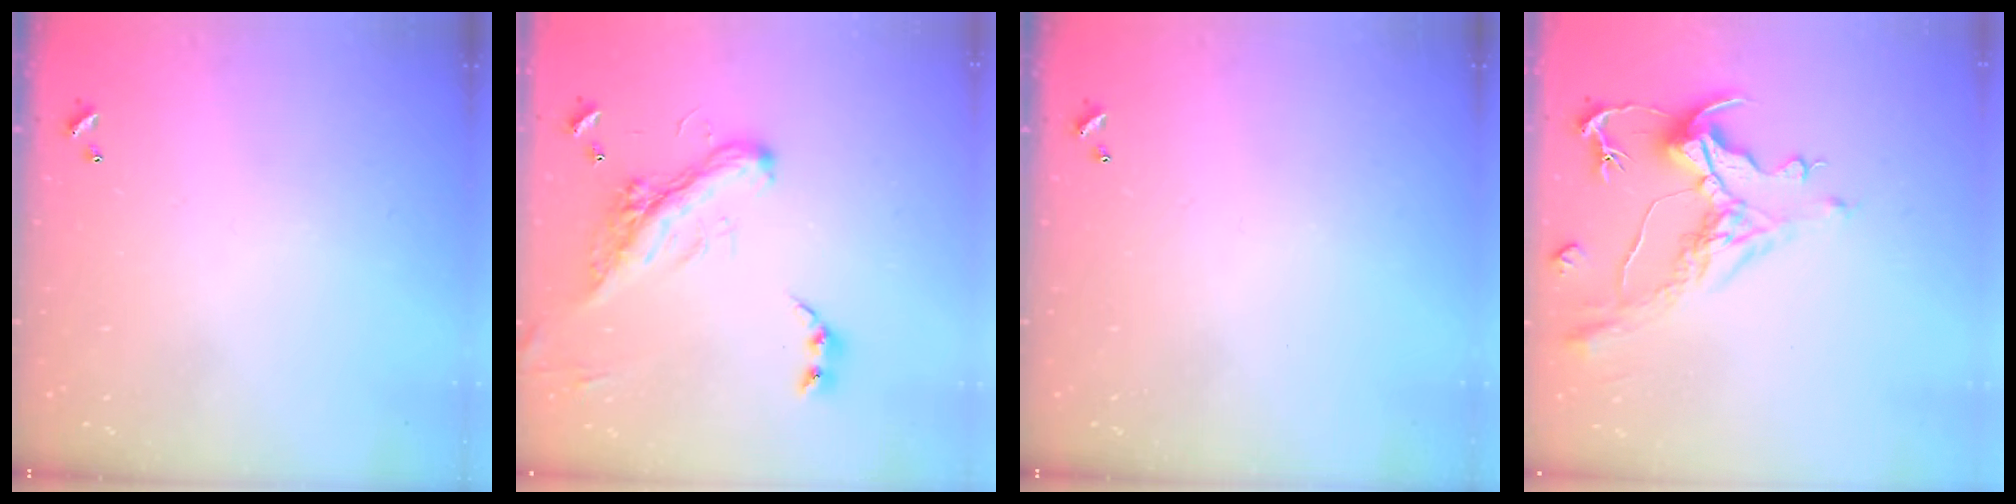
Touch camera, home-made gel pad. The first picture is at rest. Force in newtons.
{"total": 4.6, "press": 4.3, "slide": 1.7}
{"total": 0.0}
{"total": 1.5, "press": 0.3, "slide": 1.5}